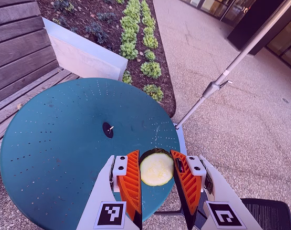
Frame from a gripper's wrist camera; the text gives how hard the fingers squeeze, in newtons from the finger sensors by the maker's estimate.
{"total": 13.3, "left": 13.5, "right": 13.1}